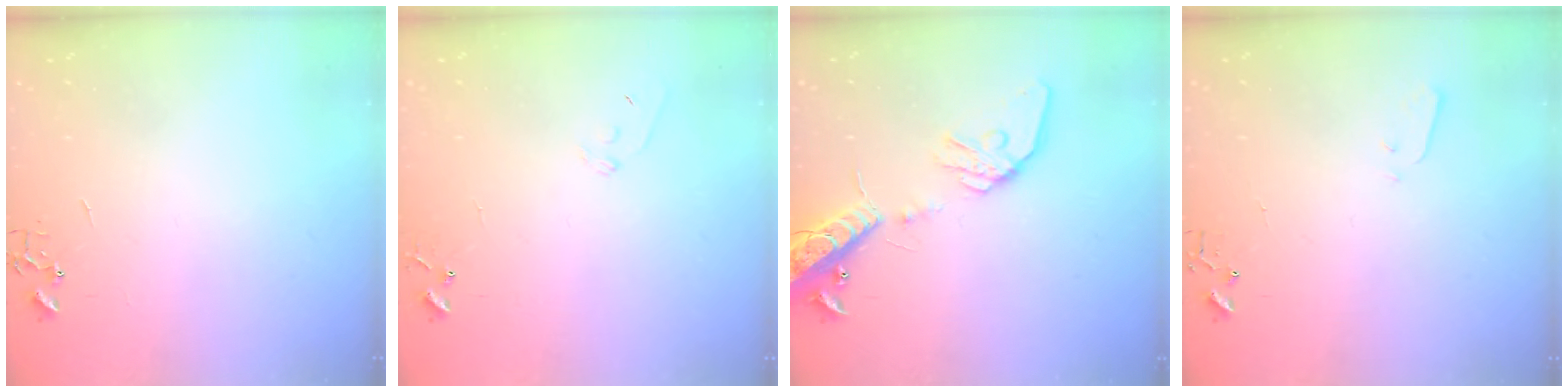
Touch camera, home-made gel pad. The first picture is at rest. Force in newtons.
{"total": 6.8, "press": 6.7, "slide": 0.5}
{"total": 18.9, "press": 18.6, "slide": 3.4}
{"total": 1.9, "press": 1.9, "slide": 0.4}